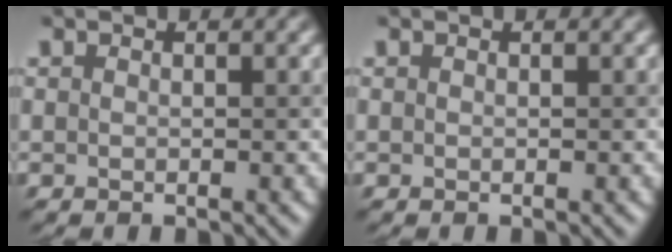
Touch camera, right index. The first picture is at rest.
{"total": 0.0}